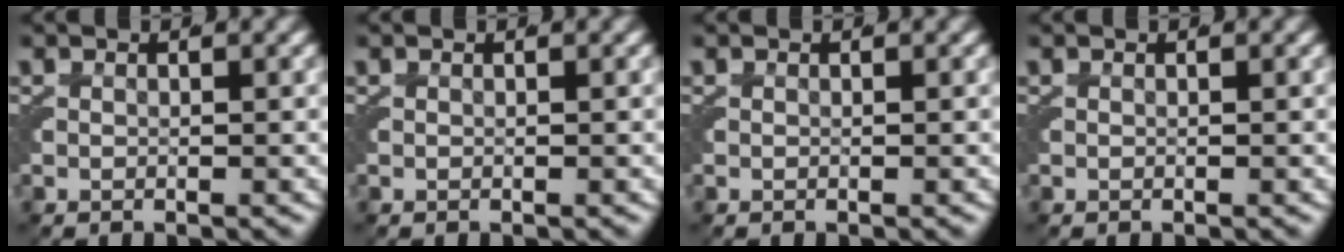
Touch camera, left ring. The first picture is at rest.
{"total": 0.0}
{"total": 0.0}
{"total": 0.0}